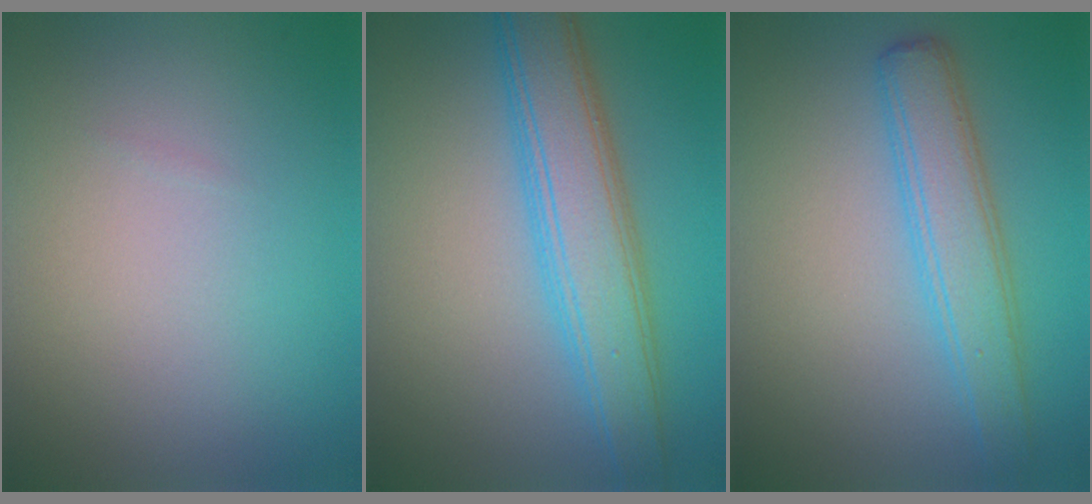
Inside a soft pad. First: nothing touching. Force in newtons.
{"total": 6.1, "press": 6.1, "slide": 0.0}
{"total": 4.0, "press": 4.0, "slide": 0.0}